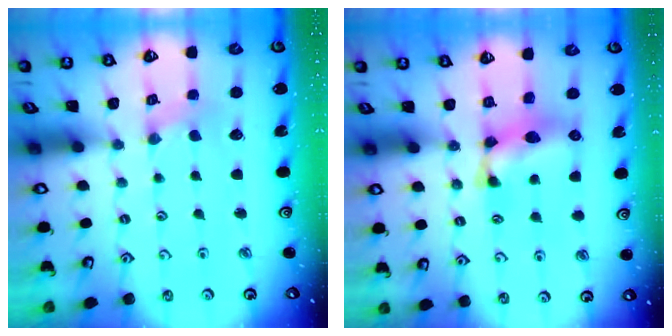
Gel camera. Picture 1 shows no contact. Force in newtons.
{"total": 11.3, "press": 11.2, "slide": 0.4}